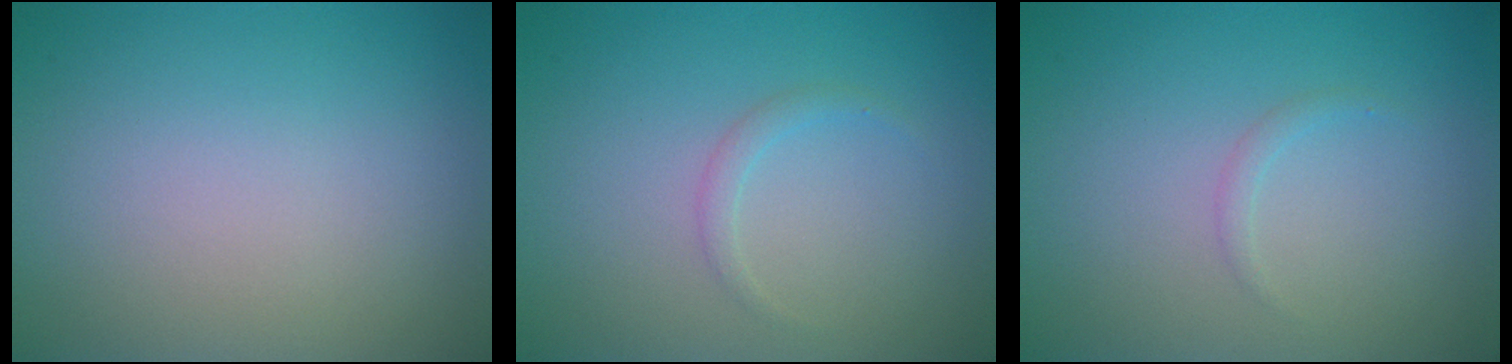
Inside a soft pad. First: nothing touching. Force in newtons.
{"total": 0.9, "press": 0.9, "slide": 0.1}
{"total": 0.7, "press": 0.7, "slide": 0.1}